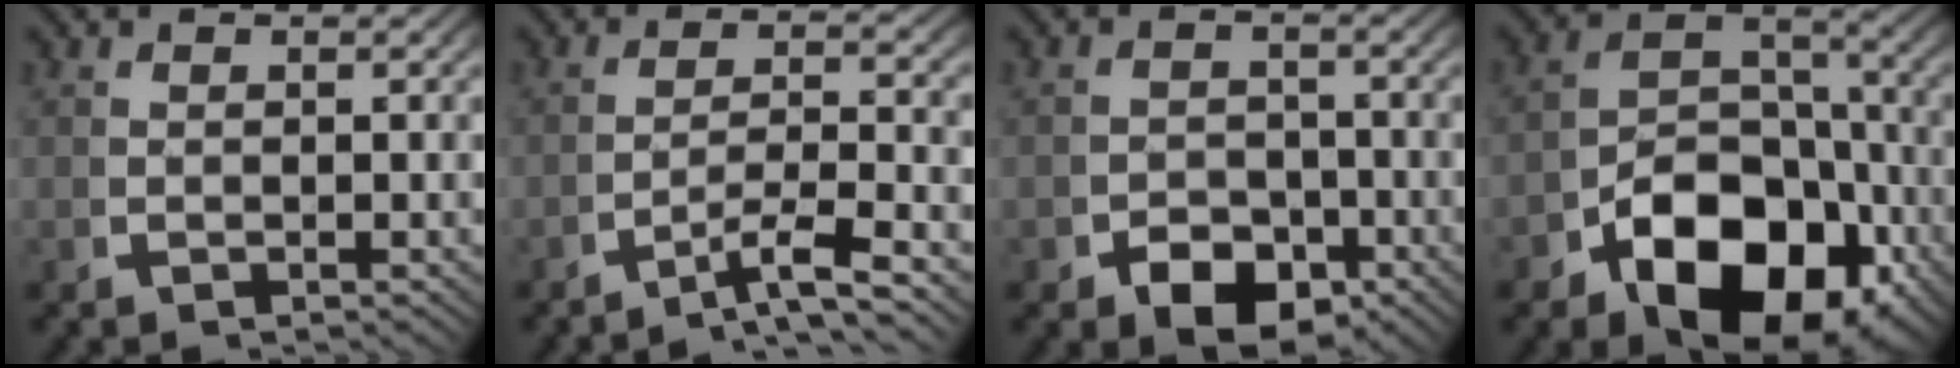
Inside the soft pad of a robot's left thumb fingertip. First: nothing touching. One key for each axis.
{"total": 4.2, "fx": -2.5, "fy": 1.3, "fz": 3.0, "tx": -0.057, "ty": -0.011, "tz": -0.036}
{"total": 4.2, "fx": -2.3, "fy": 2.8, "fz": 2.0, "tx": -0.021, "ty": -0.017, "tz": -0.038}
{"total": 11.6, "fx": -4.3, "fy": 7.6, "fz": 7.7, "tx": -0.124, "ty": -0.043, "tz": -0.060}